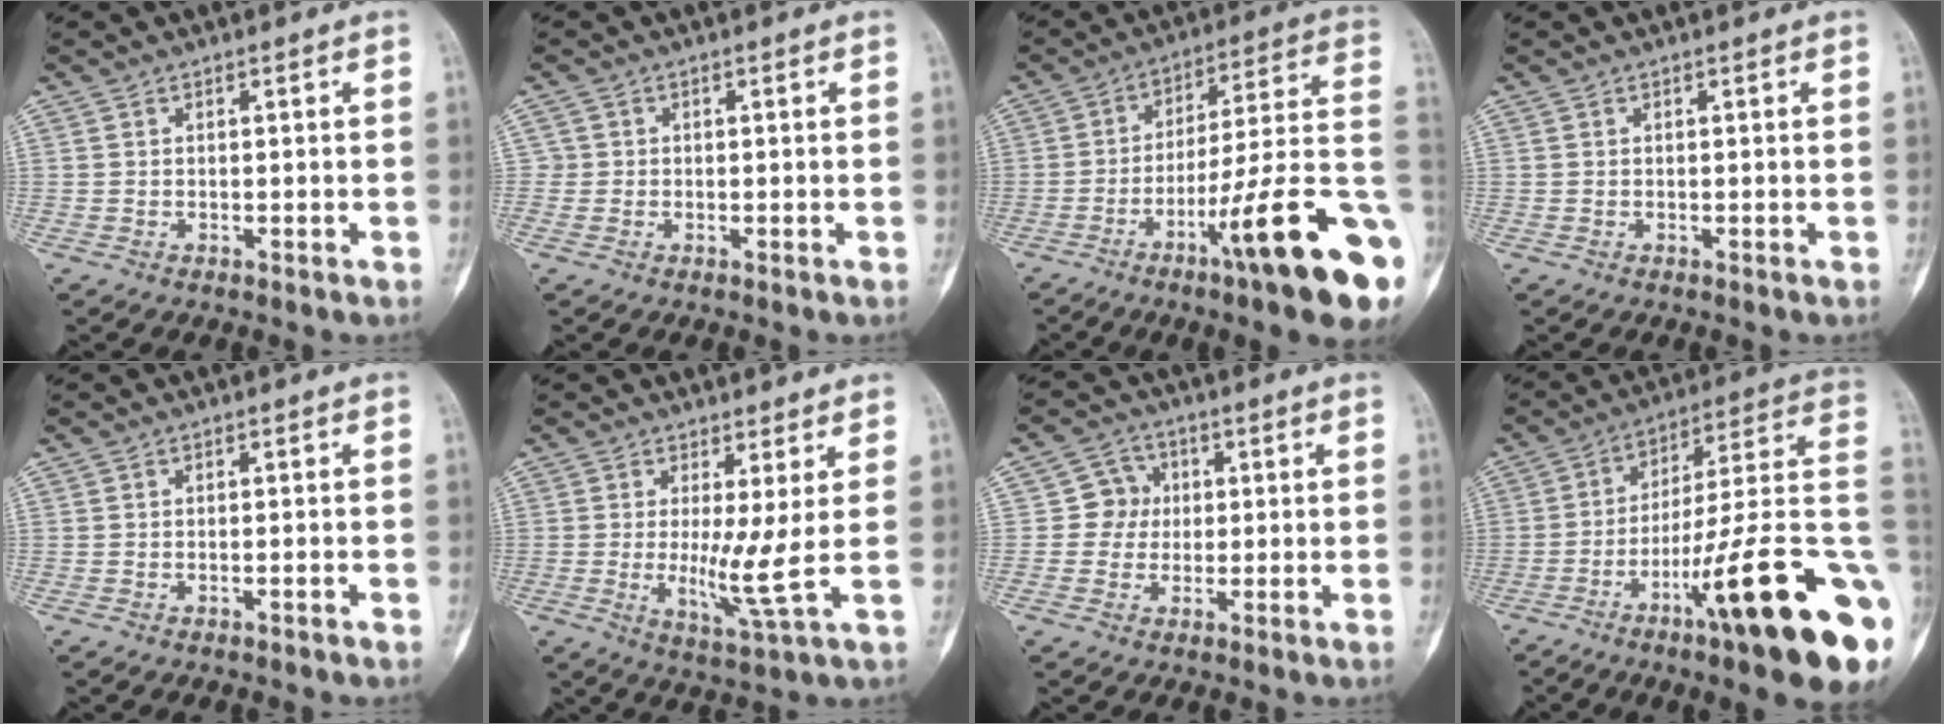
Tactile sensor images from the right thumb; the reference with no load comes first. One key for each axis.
{"total": 1.3, "fx": -0.2, "fy": 1.3, "fz": 0.0, "tx": 0.010, "ty": 0.006, "tz": -0.007}
{"total": 22.9, "fx": -8.7, "fy": 3.0, "fz": 21.0, "tx": -0.252, "ty": 0.041, "tz": -0.127}
{"total": 0.0}
{"total": 0.8, "fx": -0.5, "fy": 0.1, "fz": 0.5, "tx": -0.011, "ty": 0.001, "tz": -0.004}
{"total": 6.4, "fx": 0.5, "fy": 0.1, "fz": 6.4, "tx": -0.129, "ty": -0.032, "tz": 0.011}
{"total": 5.0, "fx": 0.3, "fy": 4.9, "fz": 1.3, "tx": 0.016, "ty": 0.011, "tz": -0.002}
{"total": 26.3, "fx": -8.6, "fy": 3.9, "fz": 24.5, "tx": -0.291, "ty": 0.037, "tz": -0.126}